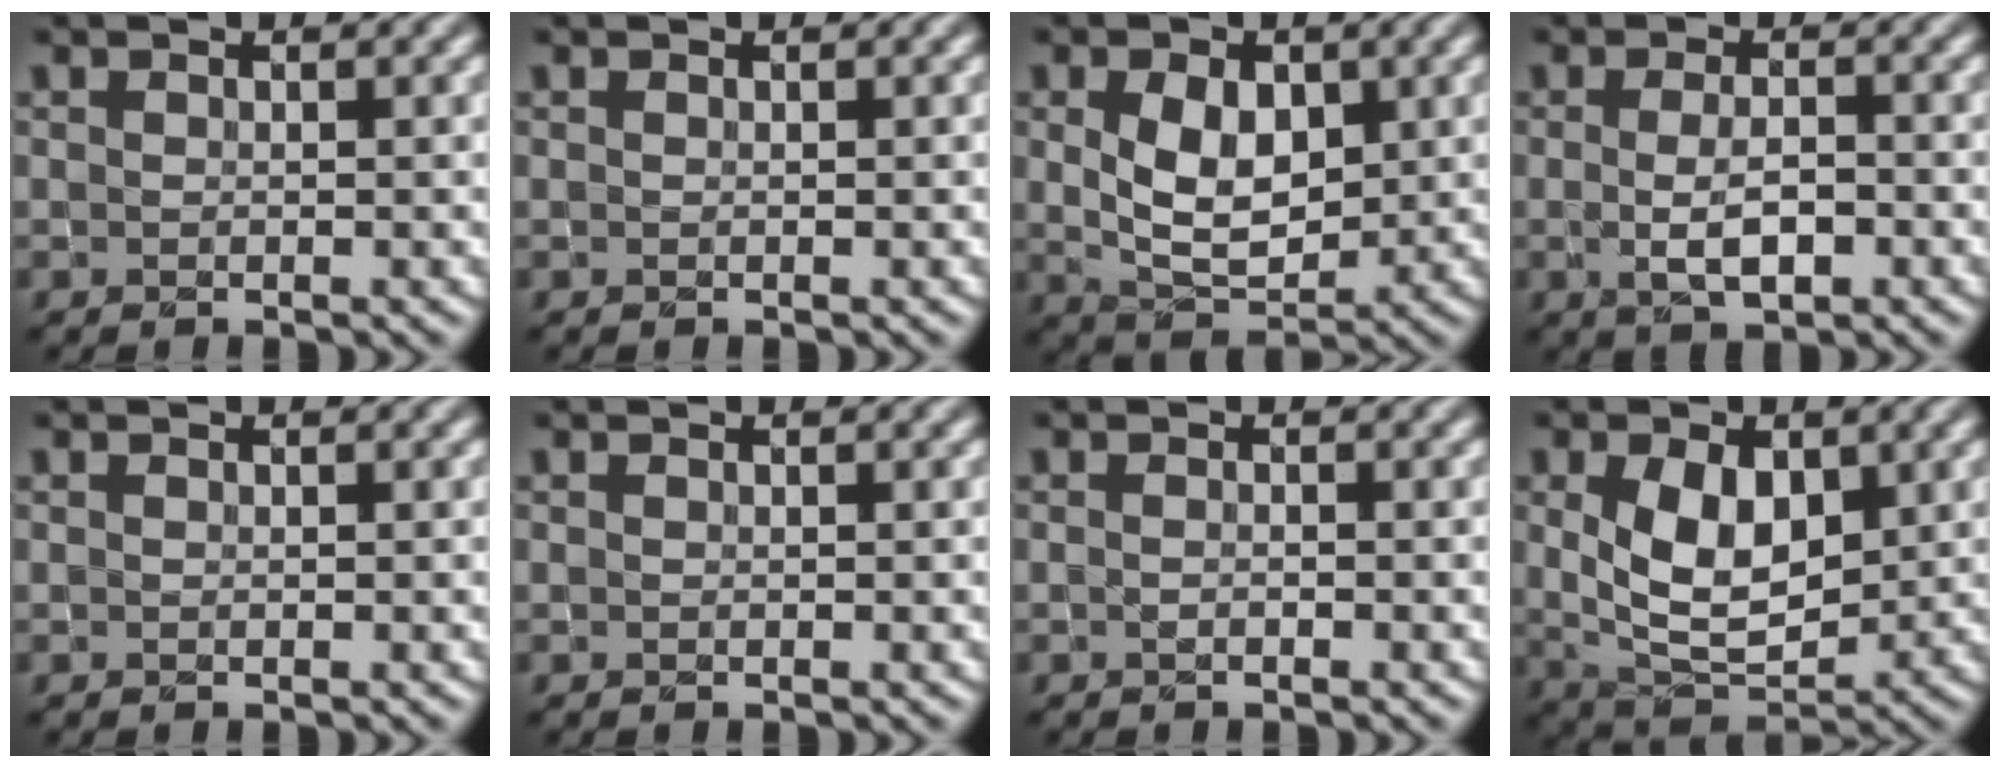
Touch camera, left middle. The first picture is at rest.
{"total": 0.0}
{"total": 5.4, "force": [0.8, 3.4, 4.0], "torque": [-0.080, -0.003, 0.018]}
{"total": 3.2, "force": [-0.6, 1.2, 2.9], "torque": [-0.055, -0.005, -0.009]}
{"total": 0.0}
{"total": 0.0}
{"total": 0.6, "force": [-0.4, 0.1, 0.4], "torque": [-0.008, 0.000, -0.006]}
{"total": 6.6, "force": [1.3, 4.0, 5.1], "torque": [-0.100, -0.003, 0.029]}